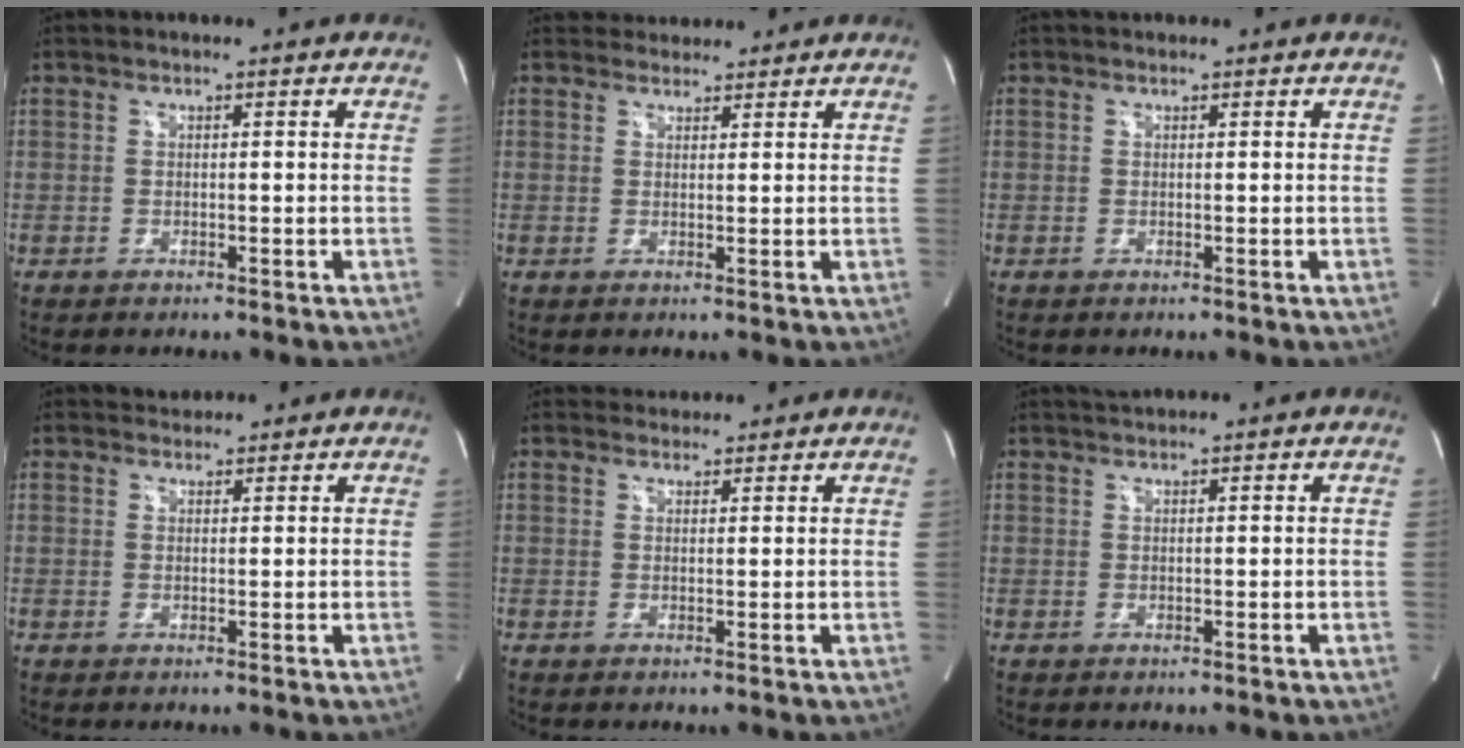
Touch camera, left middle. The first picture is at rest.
{"total": 3.3, "force": [3.0, 1.2, -0.2], "torque": [0.005, 0.018, 0.045]}
{"total": 0.8, "force": [0.7, 0.4, 0.1], "torque": [-0.009, 0.018, 0.013]}
{"total": 2.0, "force": [1.7, 0.9, -0.2], "torque": [0.005, 0.012, 0.025]}
{"total": 2.6, "force": [2.4, 1.0, -0.2], "torque": [0.004, 0.016, 0.036]}
{"total": 1.5, "force": [1.4, -0.2, 0.3], "torque": [-0.006, 0.016, 0.031]}